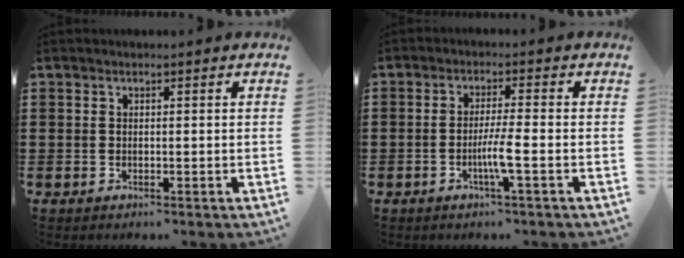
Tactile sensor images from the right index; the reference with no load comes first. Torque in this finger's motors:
{"motor_torque": [2.12, 0.02, 0.30, 0.09]}